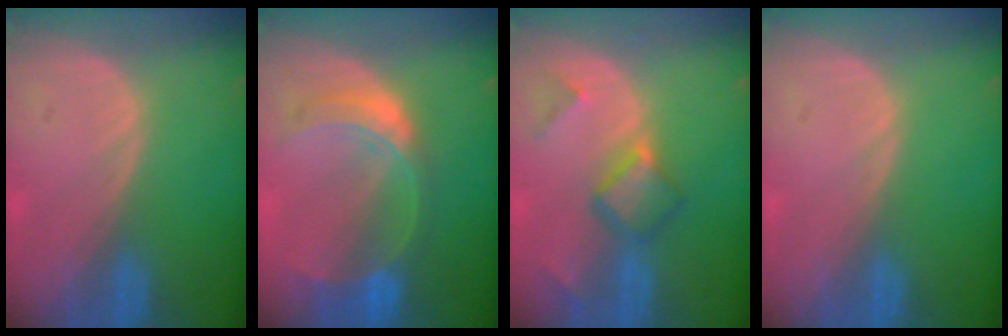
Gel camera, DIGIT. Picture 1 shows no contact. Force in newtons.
{"total": 7.6, "press": 6.6, "slide": 3.7}
{"total": 5.5, "press": 5.0, "slide": 2.2}
{"total": 0.0}